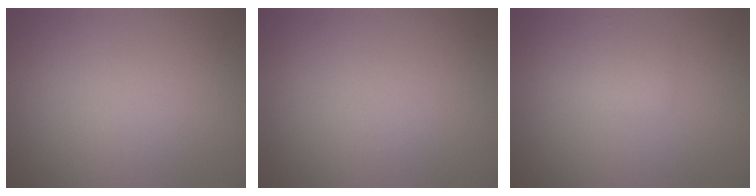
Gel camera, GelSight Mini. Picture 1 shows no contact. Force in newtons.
{"total": 0.0}
{"total": 1.5, "press": 1.5, "slide": 0.1}